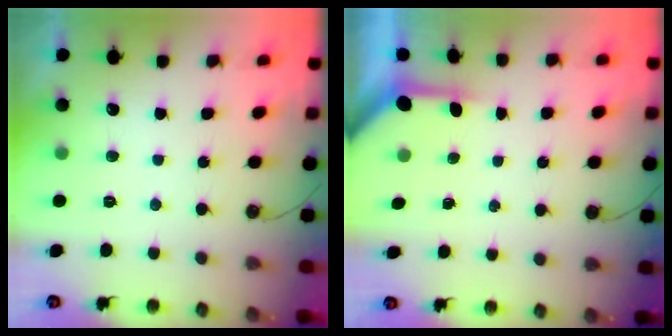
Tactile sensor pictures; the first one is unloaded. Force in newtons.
{"total": 3.1, "press": 3.1, "slide": 0.4}